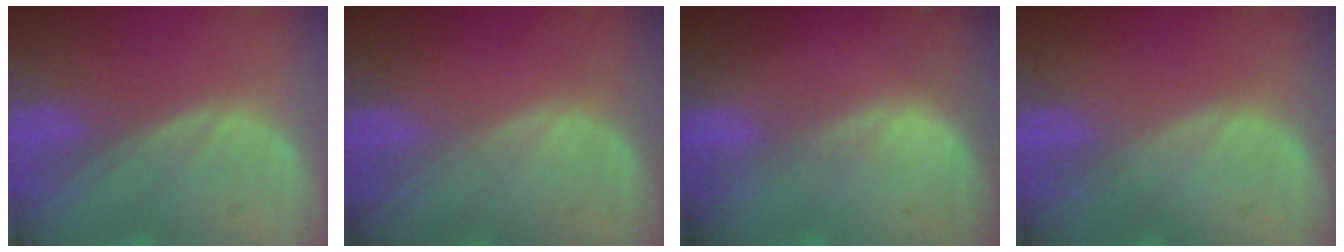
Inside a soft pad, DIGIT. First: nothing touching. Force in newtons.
{"total": 0.0}
{"total": 1.1, "press": 0.7, "slide": 0.9}
{"total": 0.0}